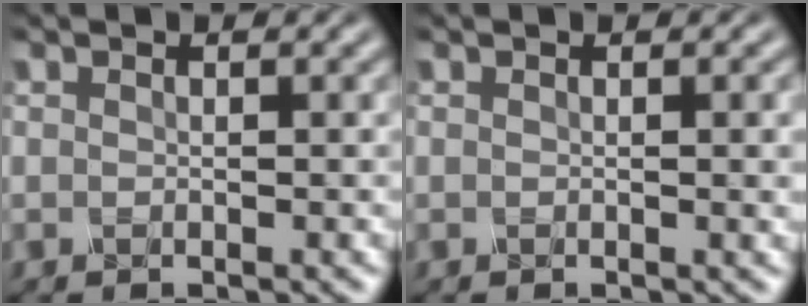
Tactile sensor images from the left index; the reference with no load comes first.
{"total": 1.8, "force": [0.1, 0.5, 1.7], "torque": [-0.016, 0.003, -0.002]}